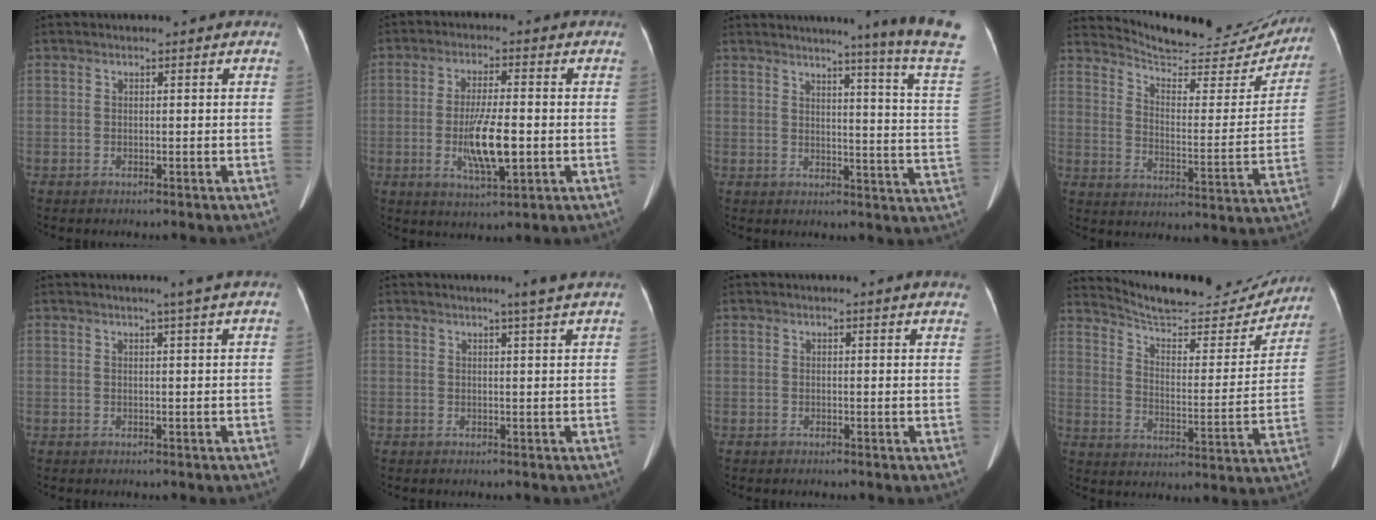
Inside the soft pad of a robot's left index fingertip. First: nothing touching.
{"total": 7.9, "force": [-2.0, 1.5, 7.5], "torque": [-0.142, -0.029, -0.036]}
{"total": 16.9, "force": [14.1, -3.8, 8.5], "torque": [-0.117, -0.121, 0.149]}
{"total": 21.2, "force": [20.1, 3.9, 5.2], "torque": [-0.069, -0.073, 0.257]}
{"total": 2.2, "force": [1.5, -1.0, 1.3], "torque": [-0.016, -0.021, 0.018]}
{"total": 3.1, "force": [2.3, -1.1, 1.7], "torque": [-0.020, -0.021, 0.022]}
{"total": 7.5, "force": [7.1, 0.1, 2.4], "torque": [-0.020, -0.029, 0.051]}
{"total": 21.7, "force": [20.5, 4.0, 5.8], "torque": [-0.086, -0.058, 0.275]}